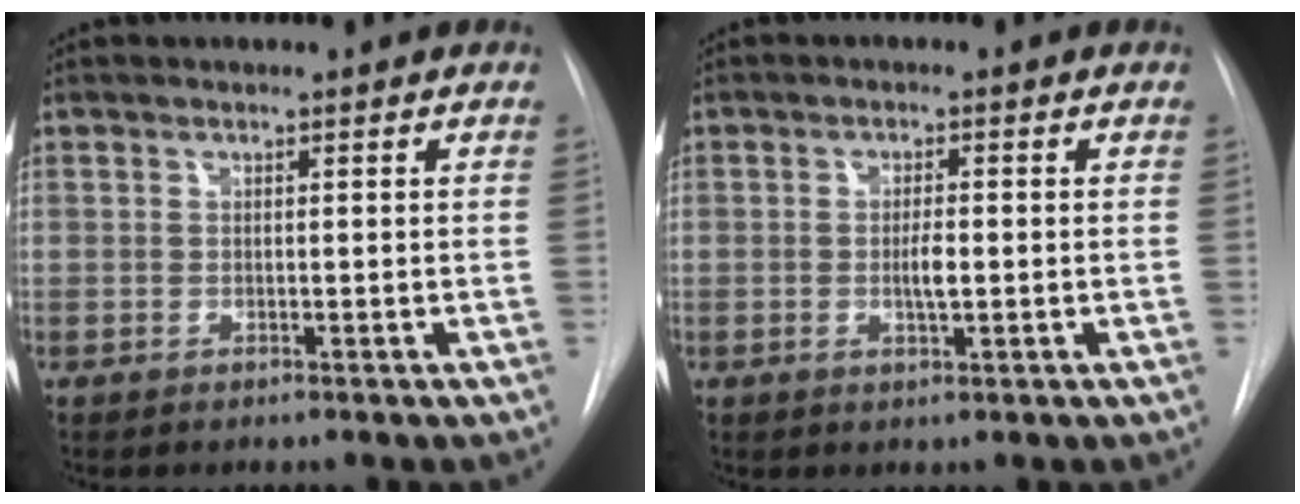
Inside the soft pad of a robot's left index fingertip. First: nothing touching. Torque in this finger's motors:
{"motor_torque": [0.26, 0.04, 0.06, 0.02]}